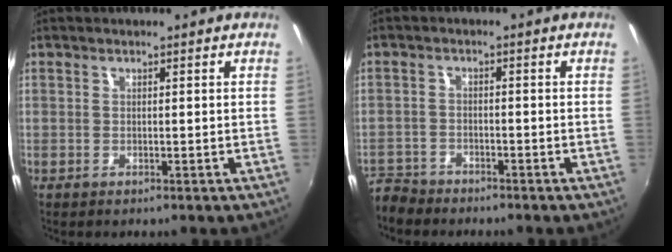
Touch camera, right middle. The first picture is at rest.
{"total": 6.6, "force": [-6.0, 2.6, 0.5], "torque": [-0.039, -0.005, -0.120]}